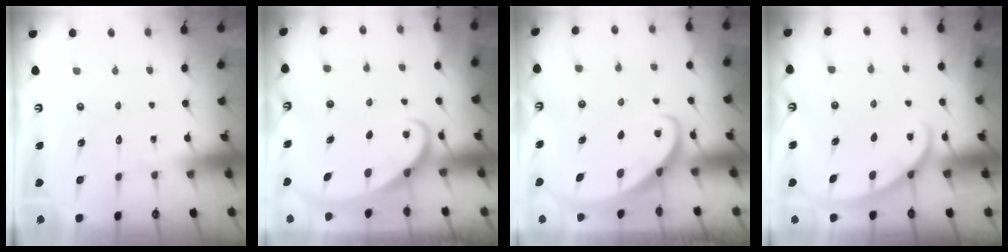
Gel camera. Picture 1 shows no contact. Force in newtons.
{"total": 2.0, "press": 2.0, "slide": 0.1}
{"total": 2.4, "press": 2.4, "slide": 0.3}
{"total": 1.9, "press": 1.9, "slide": 0.2}